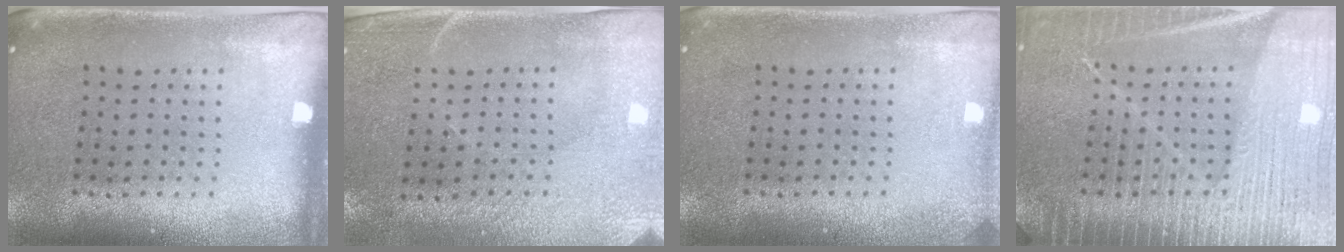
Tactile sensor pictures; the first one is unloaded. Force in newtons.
{"total": 2.9, "press": 2.5, "slide": 1.5}
{"total": 1.1, "press": 1.1, "slide": 0.1}
{"total": 6.7, "press": 6.7, "slide": 1.0}